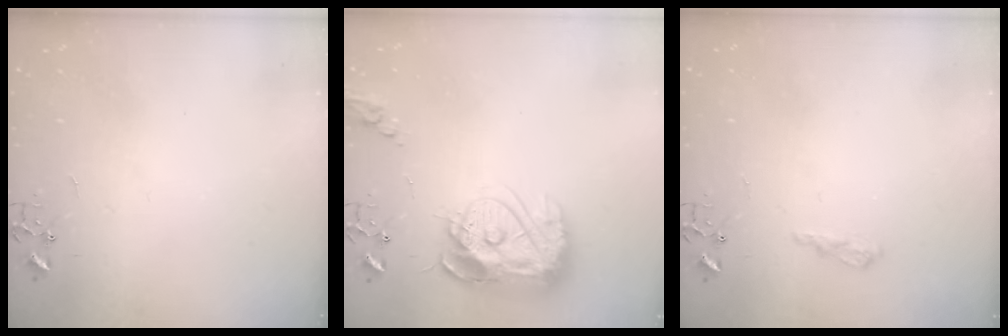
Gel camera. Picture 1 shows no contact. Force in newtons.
{"total": 17.3, "press": 17.2, "slide": 1.8}
{"total": 9.8, "press": 9.7, "slide": 1.0}